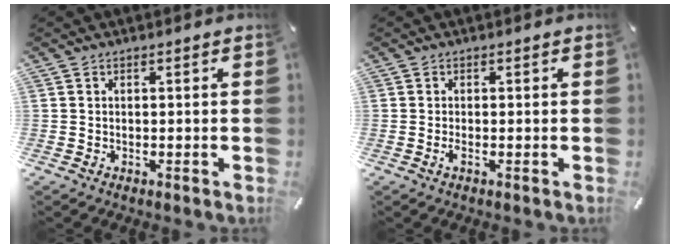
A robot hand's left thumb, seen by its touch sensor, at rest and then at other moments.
{"total": 1.4, "force": [-0.4, 0.2, 1.4], "torque": [-0.031, -0.006, -0.008]}